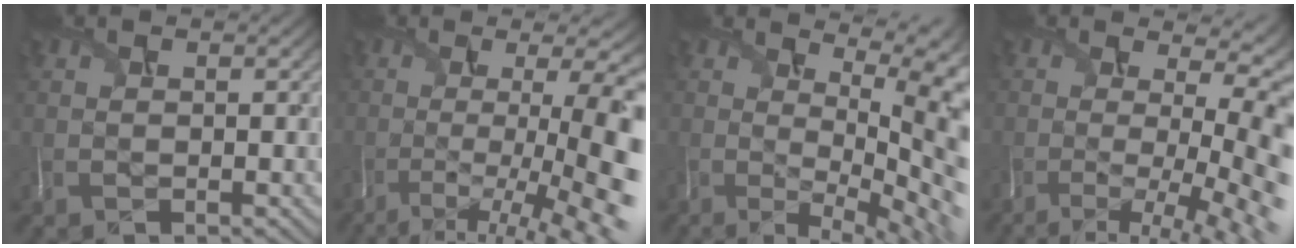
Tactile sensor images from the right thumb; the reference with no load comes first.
{"total": 13.1, "force": [-1.8, 3.4, 12.5], "torque": [-0.162, -0.007, -0.014]}
{"total": 13.2, "force": [0.6, 4.4, 12.5], "torque": [-0.149, 0.006, 0.036]}
{"total": 11.8, "force": [-1.7, 3.7, 11.1], "torque": [-0.127, -0.016, -0.016]}